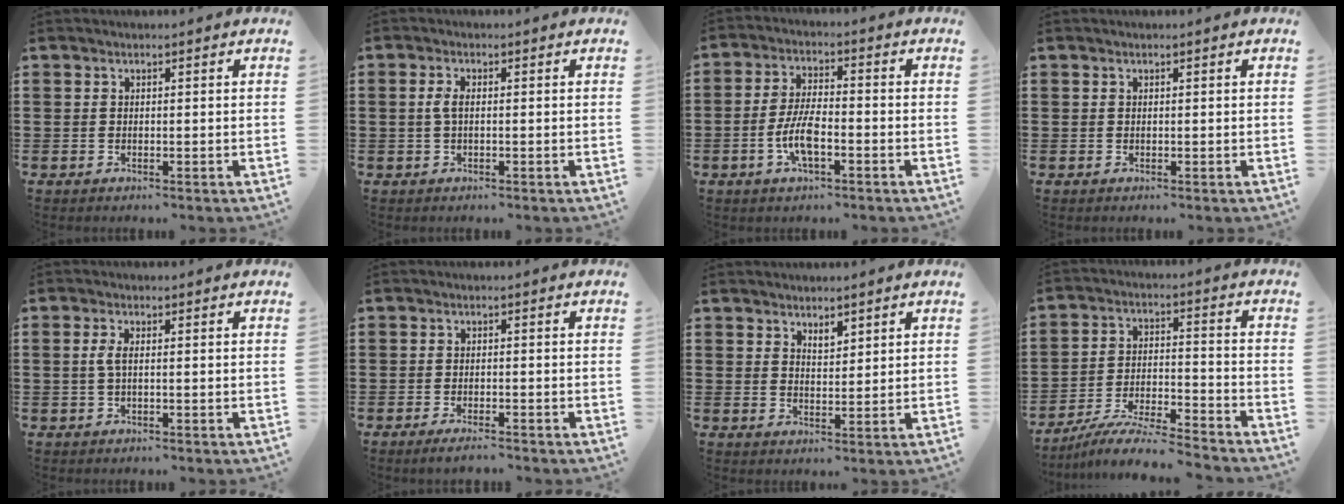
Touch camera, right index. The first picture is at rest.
{"total": 2.3, "force": [0.0, 0.9, 2.1], "torque": [-0.056, -0.003, -0.006]}
{"total": 6.6, "force": [-2.3, 2.1, 5.8], "torque": [-0.138, -0.008, -0.051]}
{"total": 0.0}
{"total": 2.2, "force": [-0.1, 0.8, 2.0], "torque": [-0.053, -0.005, -0.007]}
{"total": 1.7, "force": [-1.5, 0.1, 0.9], "torque": [-0.016, 0.000, -0.028]}
{"total": 2.4, "force": [2.1, 1.0, 0.6], "torque": [-0.009, 0.001, 0.037]}
{"total": 7.9, "force": [-7.4, 0.0, 2.6], "torque": [-0.050, 0.003, -0.147]}